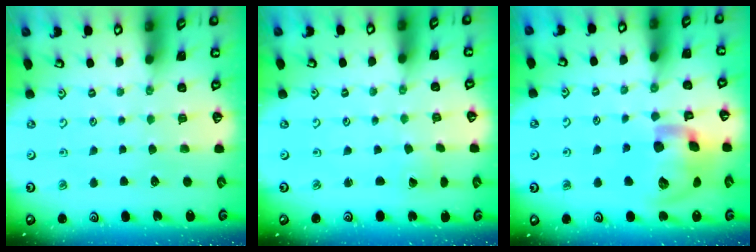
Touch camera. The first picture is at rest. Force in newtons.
{"total": 0.0}
{"total": 18.8, "press": 18.5, "slide": 2.9}